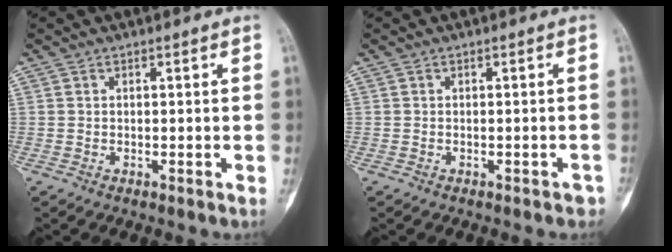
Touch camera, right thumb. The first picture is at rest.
{"total": 1.7, "force": [-1.3, 0.8, 0.8], "torque": [-0.007, 0.012, -0.011]}